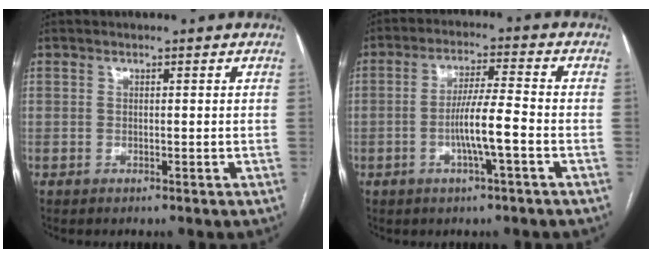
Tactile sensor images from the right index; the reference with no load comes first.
{"total": 6.9, "force": [-2.1, -0.1, 6.6], "torque": [-0.127, 0.003, -0.038]}